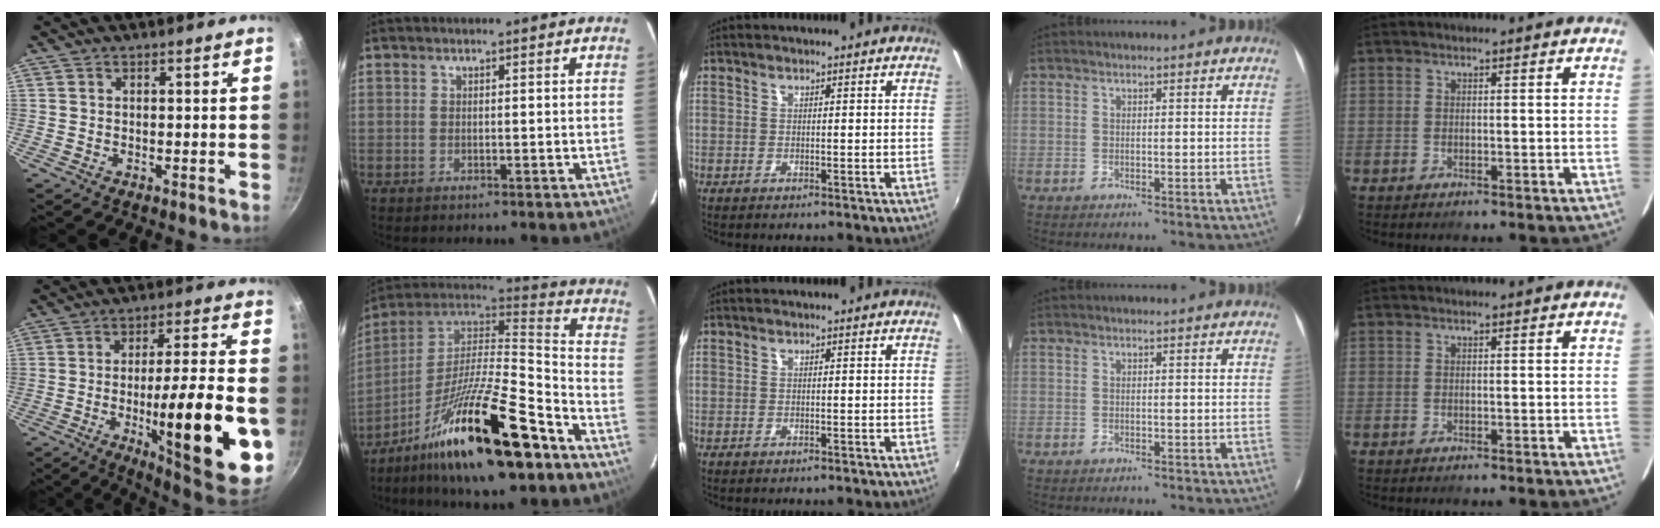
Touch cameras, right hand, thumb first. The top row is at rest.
{"thumb": {"total": 23.1, "force": [-5.9, 4.9, 21.8], "torque": [-0.296, 0.016, -0.081]}, "index": {"total": 24.2, "force": [-15.3, 5.1, 18.0], "torque": [-0.305, -0.023, -0.260]}}